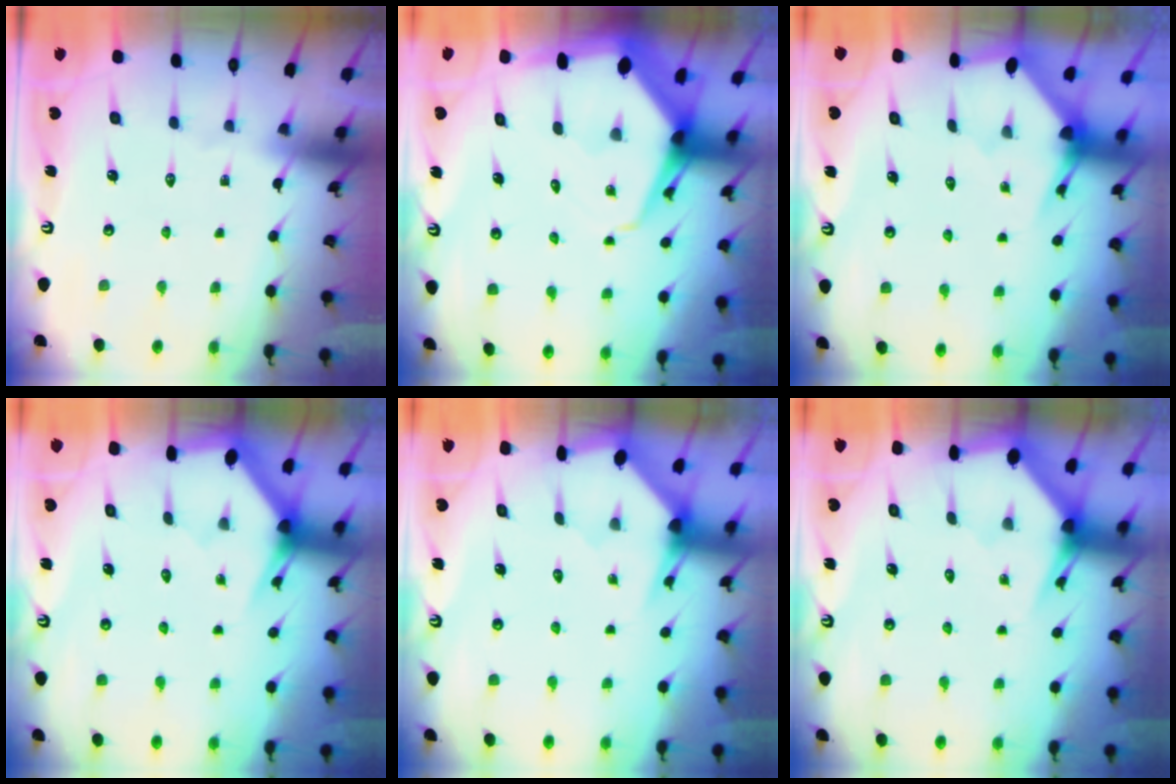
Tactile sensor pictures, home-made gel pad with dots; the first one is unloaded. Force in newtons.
{"total": 7.9, "press": 7.9, "slide": 1.0}
{"total": 3.2, "press": 3.2, "slide": 0.3}
{"total": 2.9, "press": 2.9, "slide": 0.1}
{"total": 2.8, "press": 2.8, "slide": 0.2}
{"total": 2.8, "press": 2.8, "slide": 0.0}